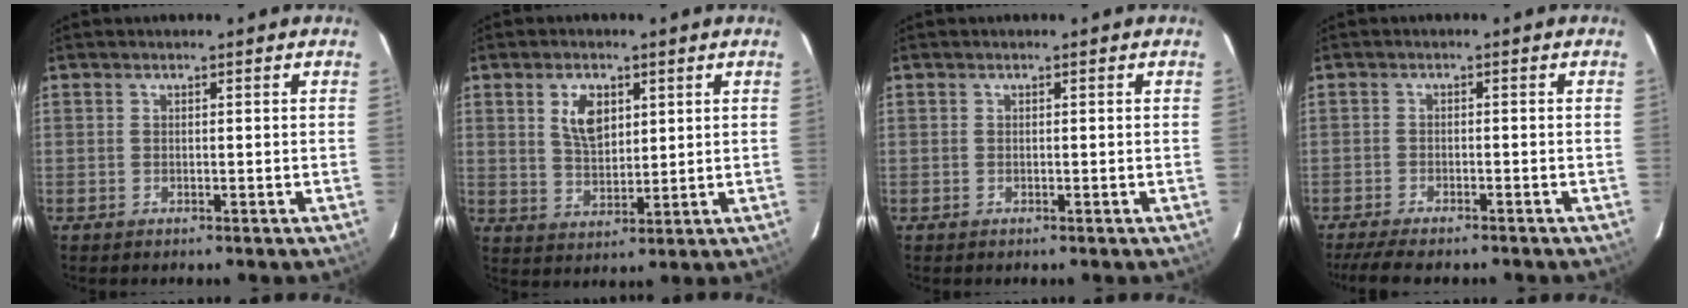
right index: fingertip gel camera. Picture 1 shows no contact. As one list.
[{"total": 6.7, "force": [2.6, 3.7, 4.9], "torque": [-0.088, 0.005, 0.054]}, {"total": 0.0}, {"total": 7.9, "force": [-6.7, 1.5, 3.9], "torque": [-0.095, -0.024, -0.112]}]